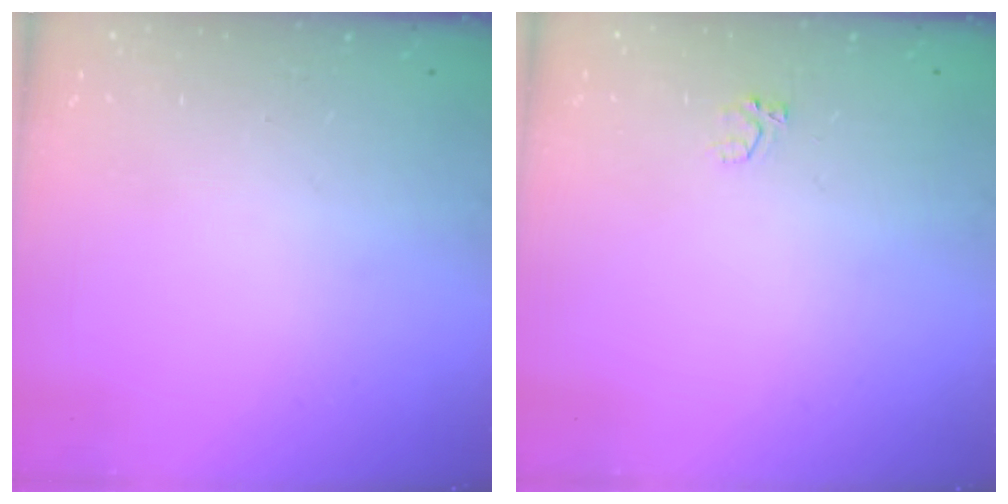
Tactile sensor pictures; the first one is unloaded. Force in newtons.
{"total": 2.4, "press": 2.3, "slide": 0.5}